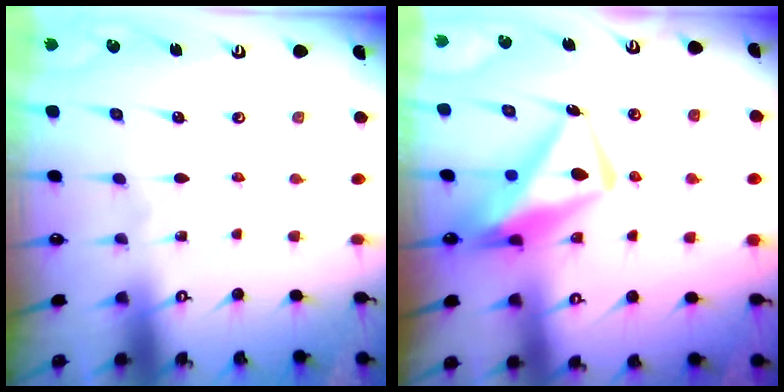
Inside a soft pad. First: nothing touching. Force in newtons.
{"total": 13.1, "press": 12.9, "slide": 2.0}